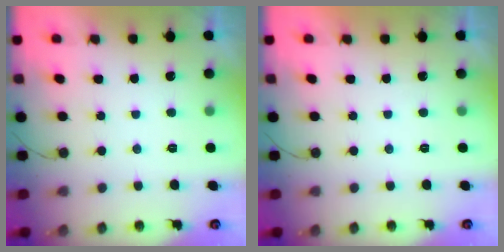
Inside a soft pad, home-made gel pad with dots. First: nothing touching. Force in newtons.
{"total": 1.8, "press": 1.8, "slide": 0.0}